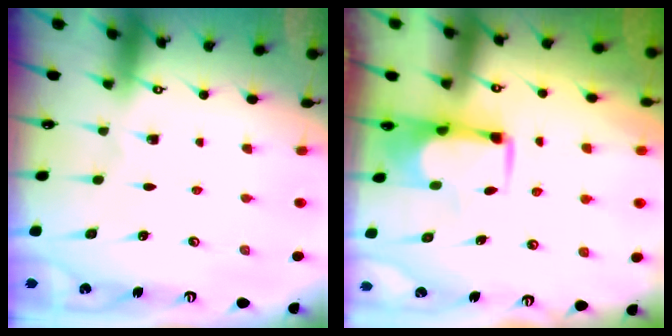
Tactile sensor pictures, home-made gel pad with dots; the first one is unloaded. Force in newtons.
{"total": 0.6, "press": 0.6, "slide": 0.2}